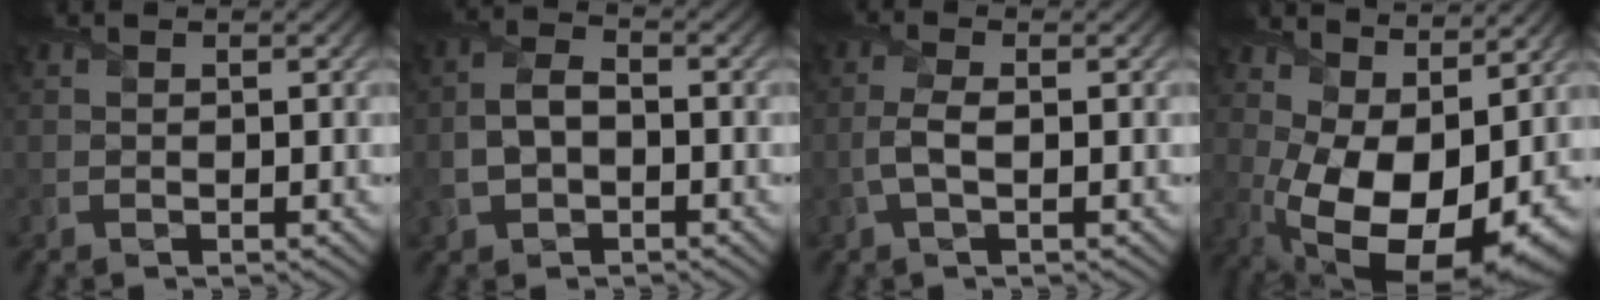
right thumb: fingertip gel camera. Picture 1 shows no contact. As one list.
[{"total": 4.7, "force": [-1.2, 3.1, 3.3], "torque": [-0.083, -0.003, -0.027]}, {"total": 2.9, "force": [-0.4, 1.1, 2.6], "torque": [-0.066, 0.002, -0.011]}, {"total": 15.9, "force": [1.3, 9.1, 13.0], "torque": [-0.225, -0.031, 0.058]}]